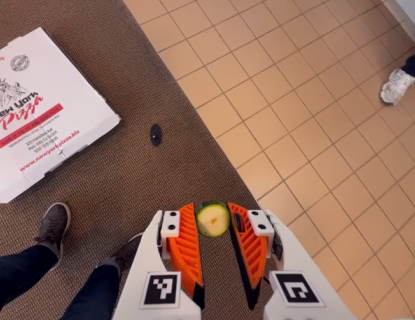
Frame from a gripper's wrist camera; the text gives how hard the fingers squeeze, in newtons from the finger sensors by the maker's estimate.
{"total": 6.6, "left": 6.2, "right": 7.0}